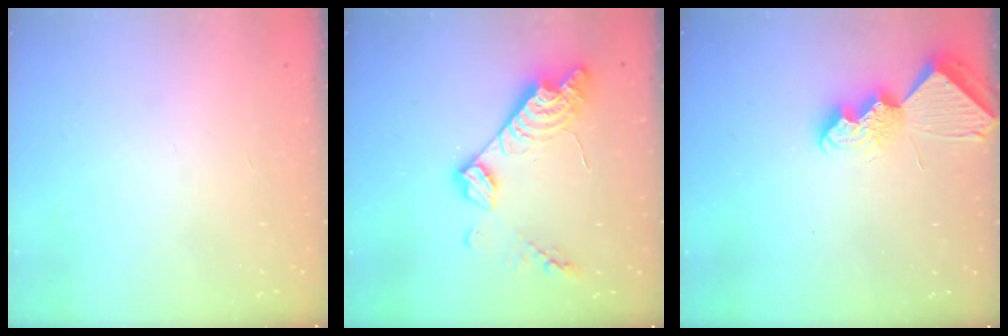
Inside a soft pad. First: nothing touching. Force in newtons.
{"total": 14.9, "press": 14.8, "slide": 1.1}
{"total": 8.3, "press": 8.2, "slide": 0.9}